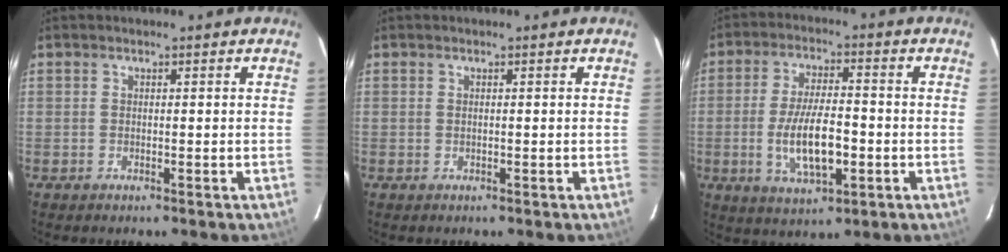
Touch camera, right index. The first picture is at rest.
{"total": 0.0}
{"total": 11.3, "force": [-2.5, 4.0, 10.3], "torque": [-0.201, -0.008, -0.040]}